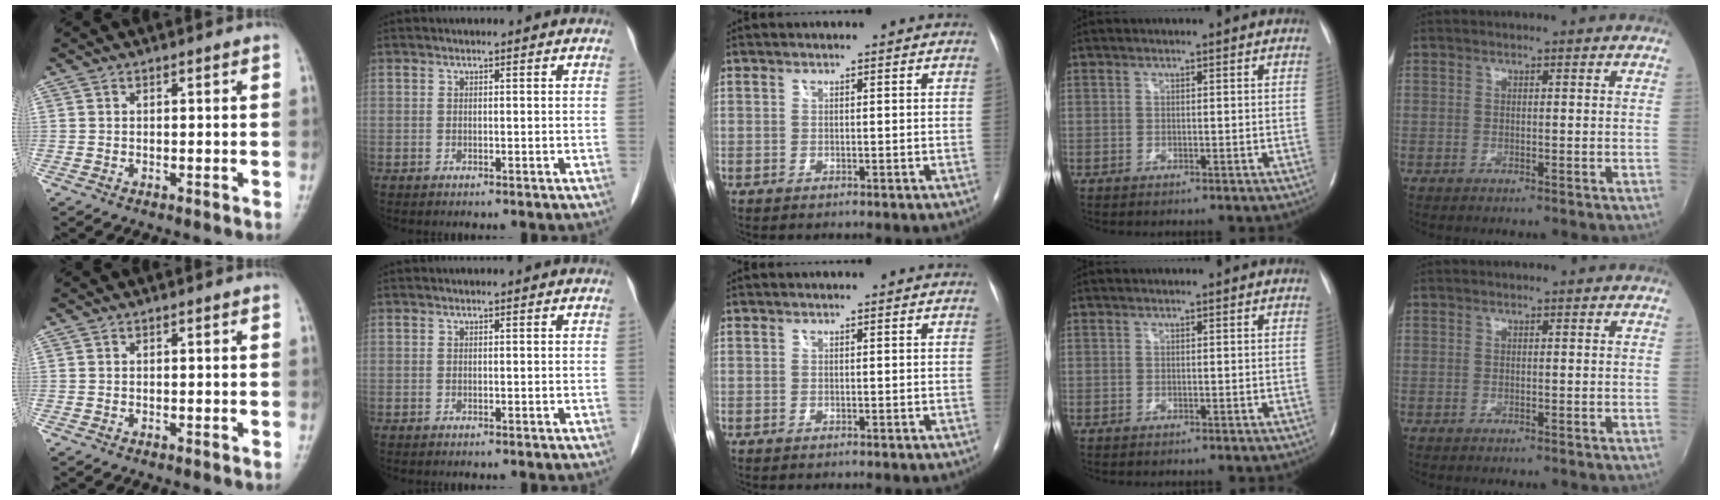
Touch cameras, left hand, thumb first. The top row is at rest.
{}